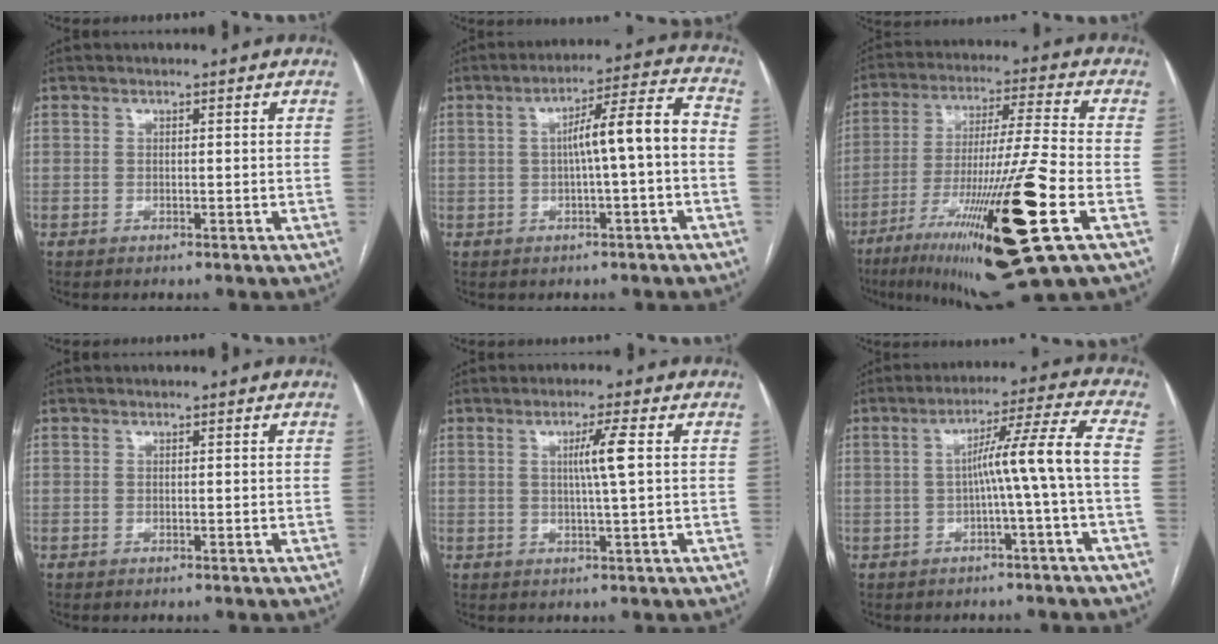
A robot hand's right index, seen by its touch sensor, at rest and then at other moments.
{"total": 8.4, "force": [-0.7, 0.4, 8.4], "torque": [-0.124, 0.030, -0.012]}
{"total": 22.9, "force": [-9.6, -0.3, 20.8], "torque": [-0.352, -0.045, -0.166]}
{"total": 0.0}
{"total": 4.3, "force": [0.8, -0.7, 4.2], "torque": [-0.076, -0.001, 0.013]}
{"total": 8.2, "force": [-1.2, -1.9, 7.9], "torque": [-0.122, 0.024, -0.015]}